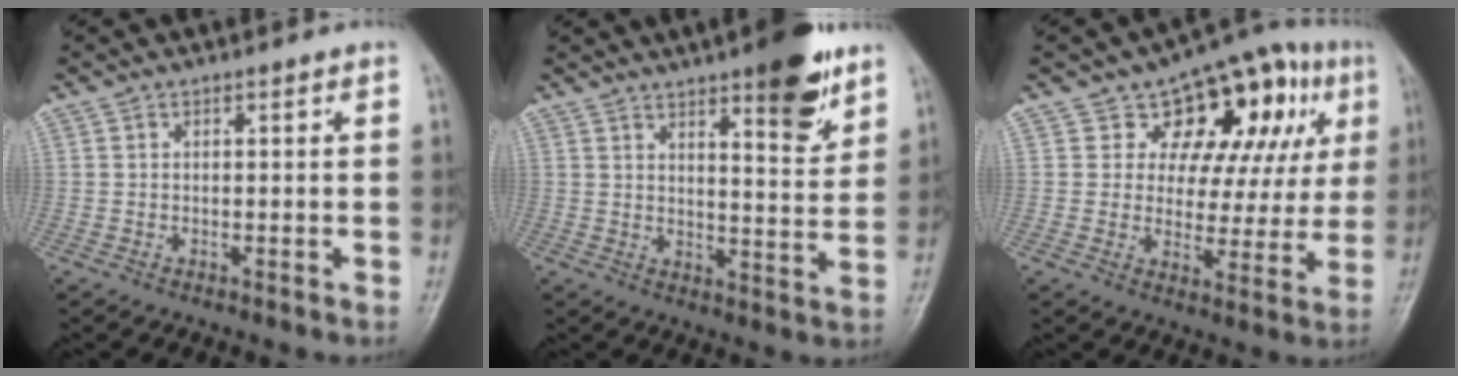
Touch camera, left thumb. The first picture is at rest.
{"total": 11.7, "force": [7.3, 3.1, 8.7], "torque": [-0.098, -0.043, 0.101]}
{"total": 17.2, "force": [7.0, 11.2, 11.1], "torque": [-0.078, 0.004, 0.096]}